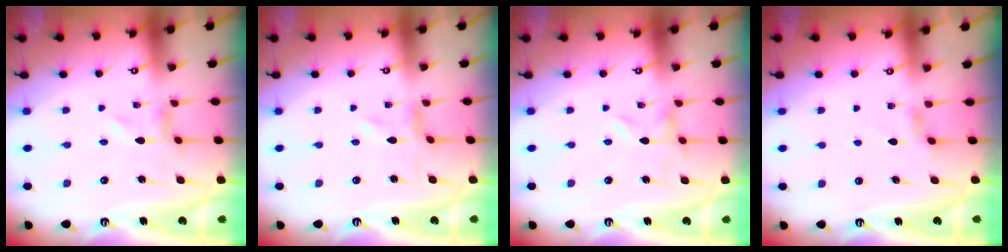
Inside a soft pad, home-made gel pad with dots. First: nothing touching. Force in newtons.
{"total": 0.0}
{"total": 0.0}
{"total": 2.9, "press": 2.8, "slide": 0.4}